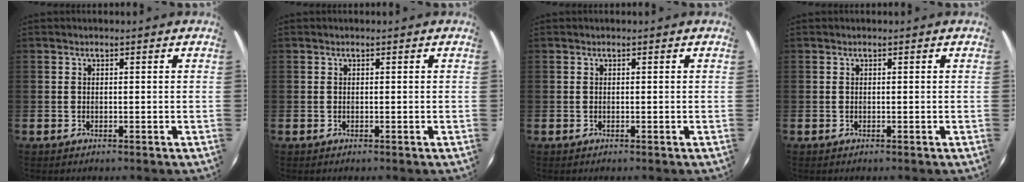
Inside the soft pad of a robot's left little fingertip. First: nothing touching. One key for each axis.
{"total": 0.0}
{"total": 0.0}
{"total": 0.0}